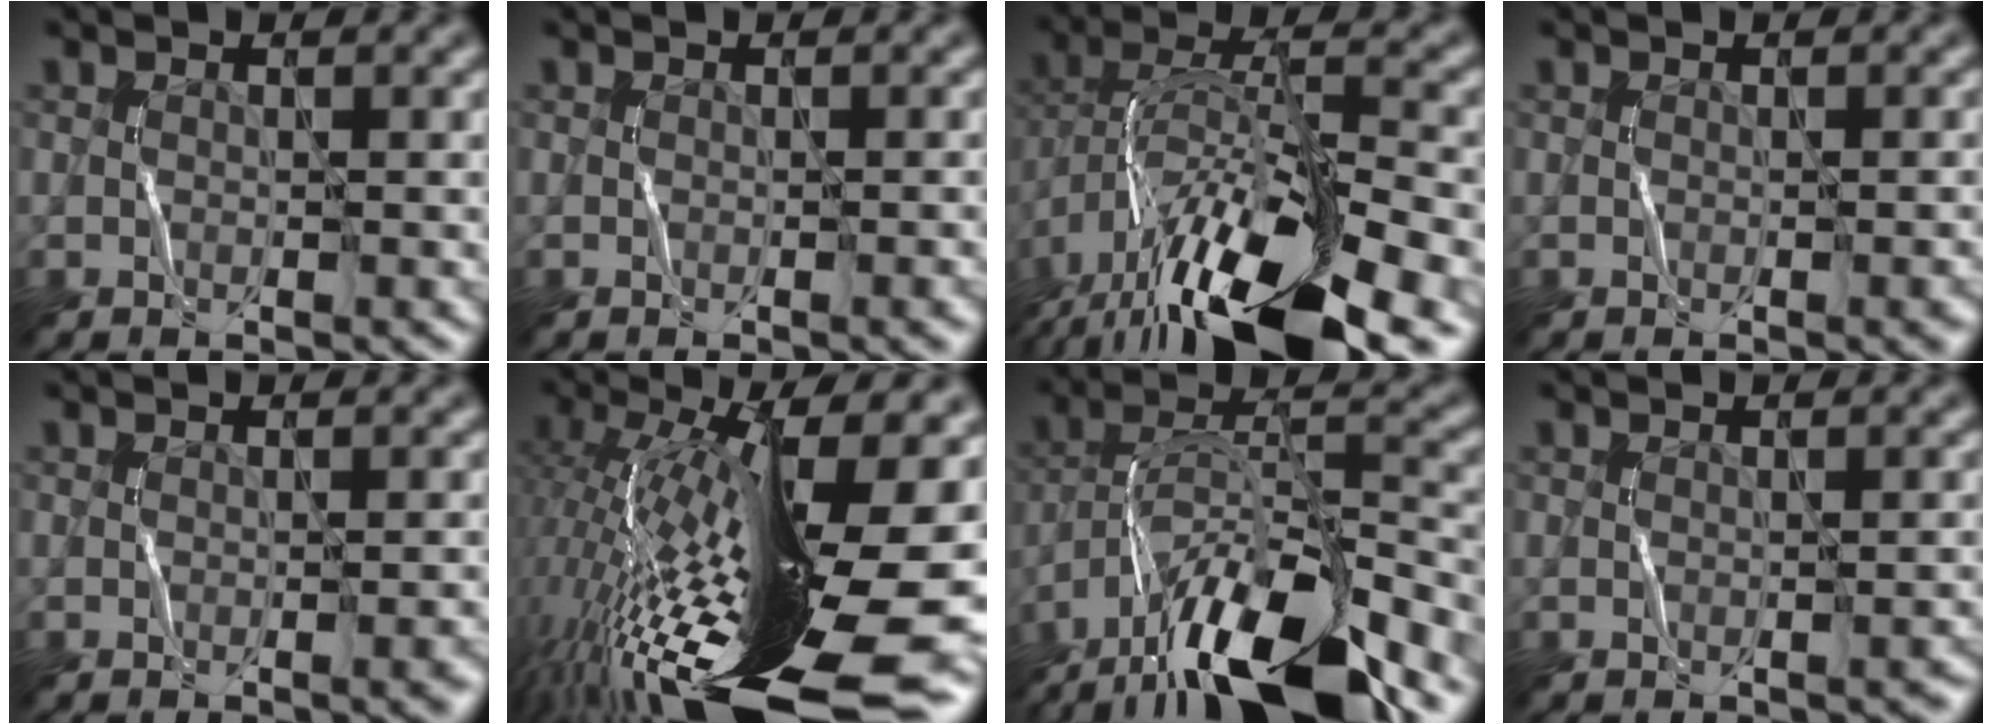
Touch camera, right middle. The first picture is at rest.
{"total": 1.4, "force": [-0.2, 0.6, 1.2], "torque": [0.000, 0.004, -0.002]}
{"total": 15.4, "force": [-7.9, 6.5, 11.5], "torque": [-0.213, 0.004, -0.134]}
{"total": 1.5, "force": [-0.4, 0.5, 1.3], "torque": [-0.003, 0.006, -0.001]}
{"total": 2.8, "force": [-0.8, 1.1, 2.4], "torque": [-0.004, 0.012, -0.006]}
{"total": 19.7, "force": [-4.2, 5.2, 18.6], "torque": [-0.308, 0.010, -0.077]}
{"total": 15.4, "force": [-10.8, 4.7, 9.9], "torque": [-0.194, 0.012, -0.189]}
{"total": 1.1, "force": [-0.5, 0.4, 0.9], "torque": [-0.002, 0.008, -0.005]}